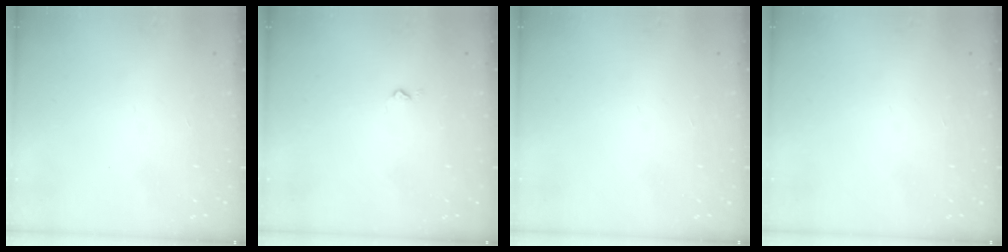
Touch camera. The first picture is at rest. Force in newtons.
{"total": 2.7, "press": 2.7, "slide": 0.4}
{"total": 0.0}
{"total": 0.0}